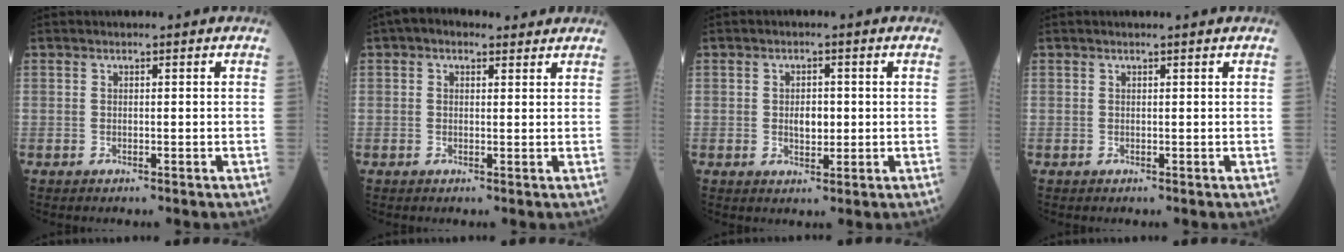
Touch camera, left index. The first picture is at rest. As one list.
[{"total": 4.2, "force": [2.9, 2.2, 2.1], "torque": [-0.037, 0.032, 0.047]}, {"total": 3.0, "force": [0.0, 1.7, 2.5], "torque": [-0.042, 0.001, 0.003]}, {"total": 1.1, "force": [0.9, -0.2, 0.5], "torque": [-0.010, 0.003, 0.015]}]